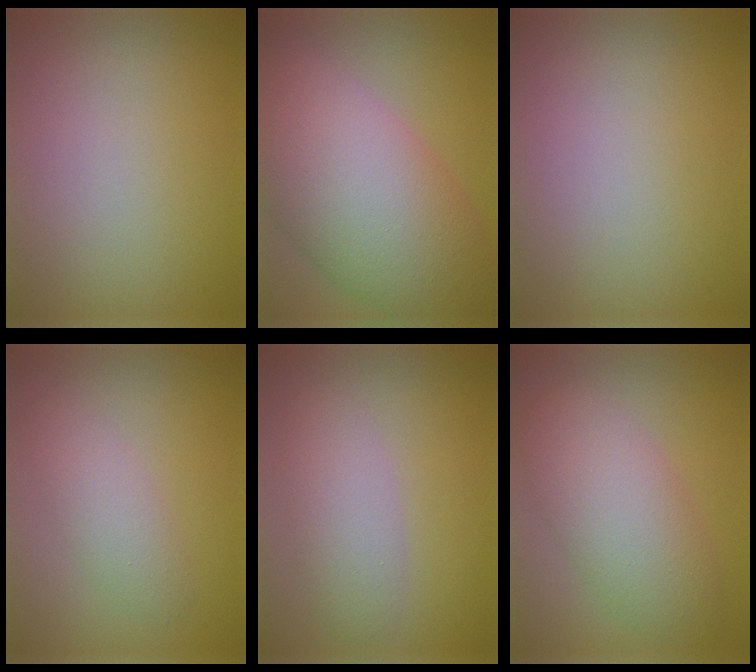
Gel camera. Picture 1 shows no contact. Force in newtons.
{"total": 12.9, "press": 12.9, "slide": 0.5}
{"total": 0.0}
{"total": 2.3, "press": 2.3, "slide": 0.0}
{"total": 3.0, "press": 3.0, "slide": 0.2}
{"total": 6.1, "press": 6.1, "slide": 0.2}